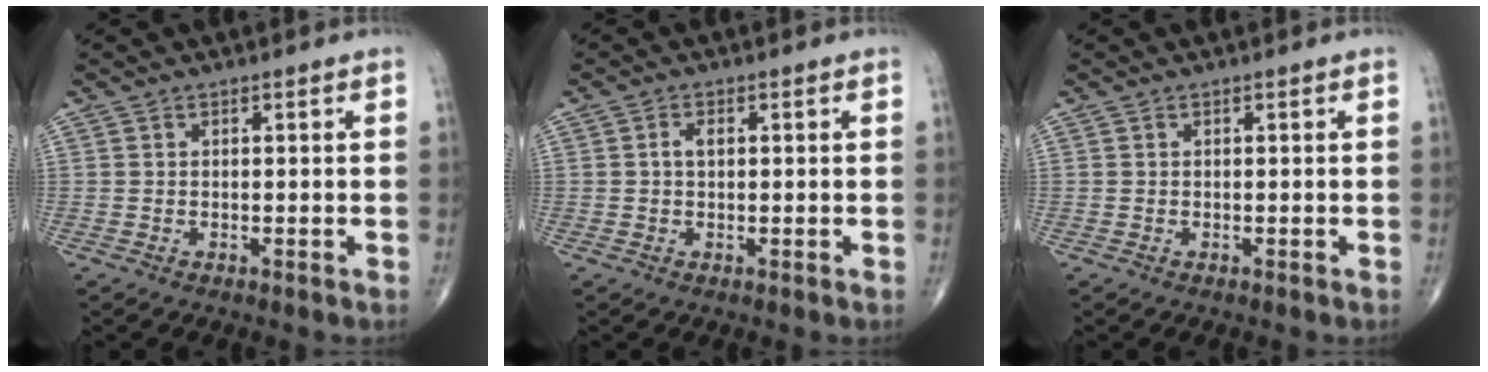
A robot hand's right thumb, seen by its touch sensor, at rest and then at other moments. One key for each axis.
{"total": 1.8, "fx": 0.3, "fy": 1.1, "fz": 1.5, "tx": -0.027, "ty": 0.006, "tz": 0.003}
{"total": 0.0}